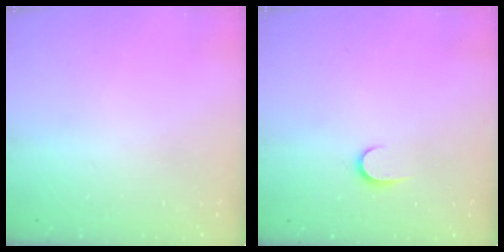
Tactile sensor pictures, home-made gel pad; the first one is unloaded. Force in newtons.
{"total": 5.1, "press": 5.1, "slide": 0.5}